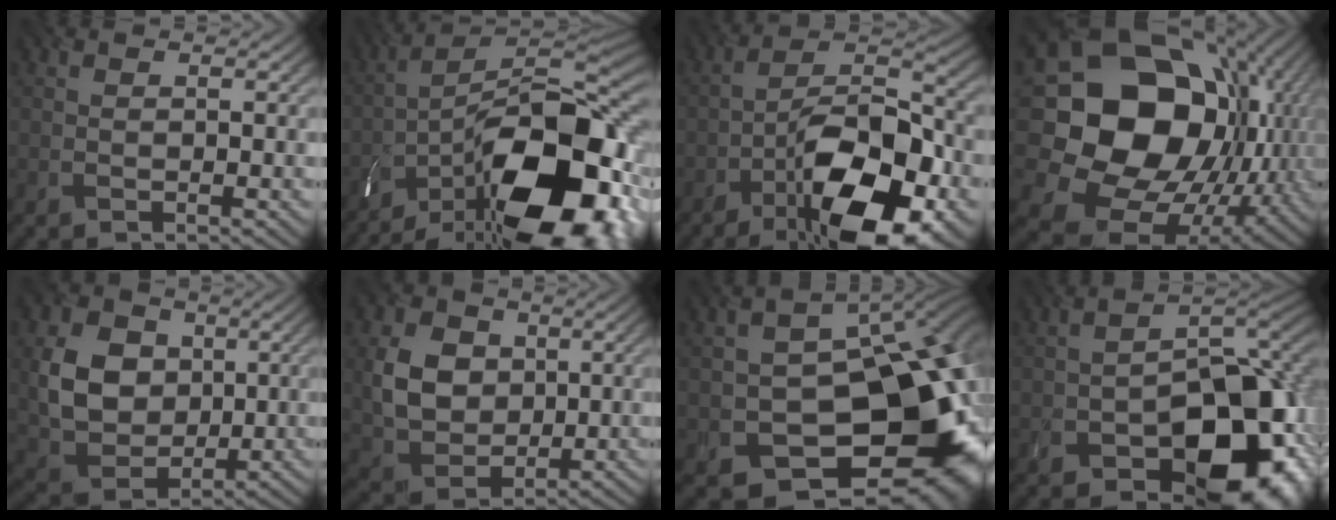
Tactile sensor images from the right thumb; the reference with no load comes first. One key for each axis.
{"total": 21.1, "fx": -11.2, "fy": 9.3, "fz": 15.3, "tx": -0.241, "ty": -0.018, "tz": -0.183}
{"total": 16.6, "fx": -8.3, "fy": 7.1, "fz": 12.6, "tx": -0.188, "ty": -0.004, "tz": -0.149}
{"total": 20.8, "fx": 1.3, "fy": 17.1, "fz": 11.7, "tx": -0.264, "ty": -0.035, "tz": 0.044}
{"total": 9.8, "fx": 1.1, "fy": 7.9, "fz": 5.6, "tx": -0.141, "ty": -0.007, "tz": 0.020}
{"total": 8.3, "fx": 1.0, "fy": 6.8, "fz": 4.7, "tx": -0.117, "ty": -0.003, "tz": 0.018}
{"total": 17.1, "fx": -6.1, "fy": 11.1, "fz": 11.5, "tx": -0.133, "ty": -0.031, "tz": -0.090}
{"total": 16.5, "fx": -7.0, "fy": 9.8, "fz": 11.3, "tx": -0.137, "ty": -0.022, "tz": -0.115}